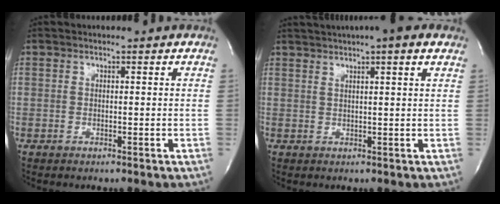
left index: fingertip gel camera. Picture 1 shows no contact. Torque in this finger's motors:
{"motor_torque": [-0.36, -0.25, 0.81, 0.20]}